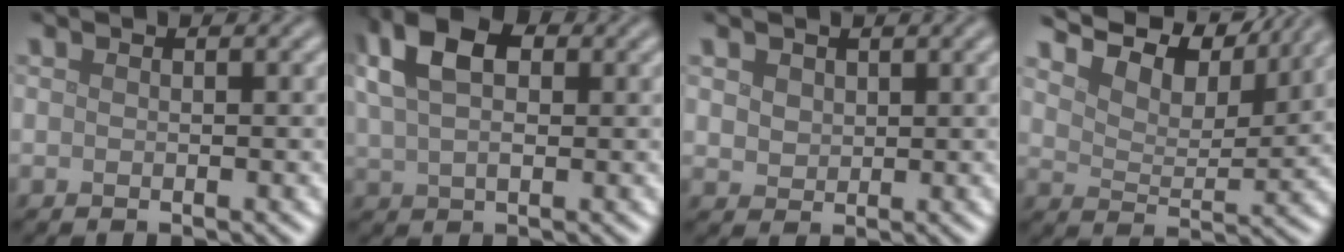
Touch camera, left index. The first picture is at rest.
{"total": 7.1, "force": [2.9, 4.0, 5.1], "torque": [-0.114, 0.018, 0.046]}
{"total": 1.9, "force": [1.1, 1.4, 0.7], "torque": [-0.020, -0.003, 0.023]}
{"total": 8.9, "force": [7.6, 2.6, 3.7], "torque": [-0.078, 0.003, 0.100]}